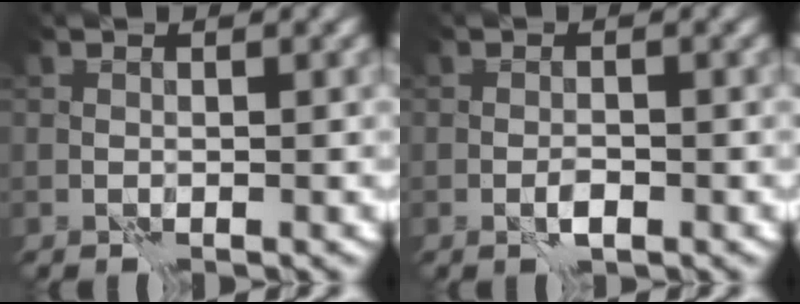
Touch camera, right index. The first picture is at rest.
{"total": 1.1, "force": [-0.4, 0.3, 1.0], "torque": [-0.018, 0.000, -0.007]}